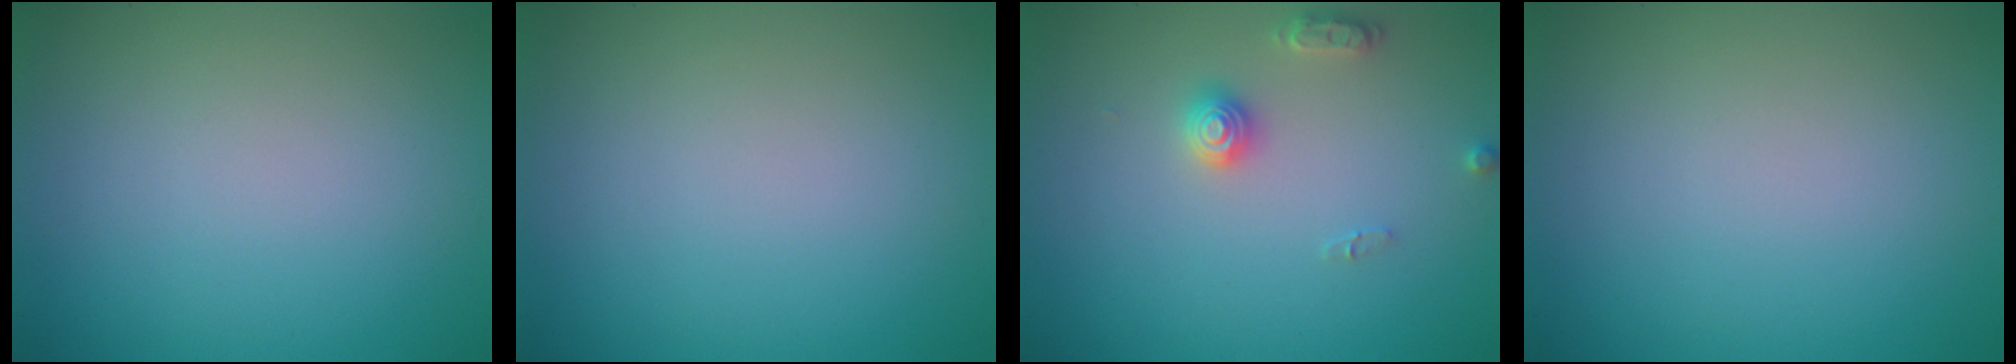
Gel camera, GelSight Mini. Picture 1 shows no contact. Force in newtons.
{"total": 0.0}
{"total": 2.2, "press": 2.2, "slide": 0.1}
{"total": 0.0}